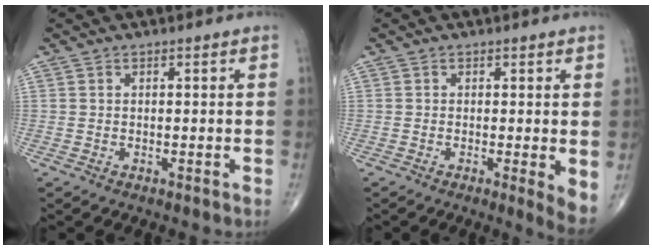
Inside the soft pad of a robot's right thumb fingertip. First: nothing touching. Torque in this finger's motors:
{"motor_torque": [-0.26, 0.21, 0.08, -0.12, 0.02]}